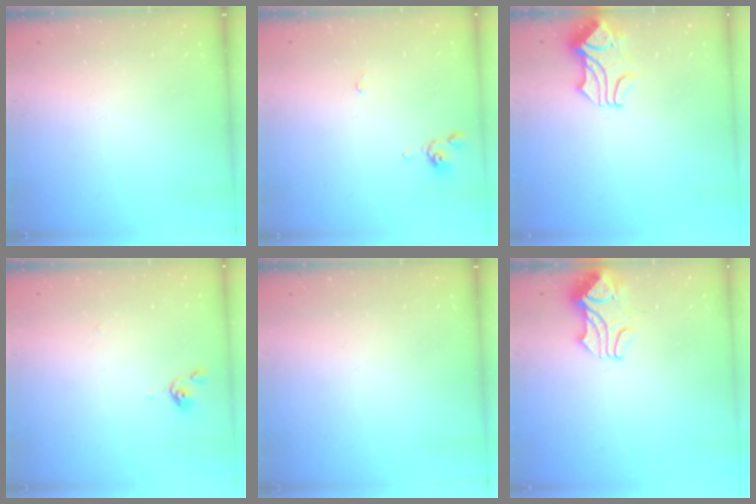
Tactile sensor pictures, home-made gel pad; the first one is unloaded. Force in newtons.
{"total": 0.0}
{"total": 1.6, "press": 1.2, "slide": 1.0}
{"total": 0.0}
{"total": 0.0}
{"total": 2.3, "press": 2.1, "slide": 0.8}